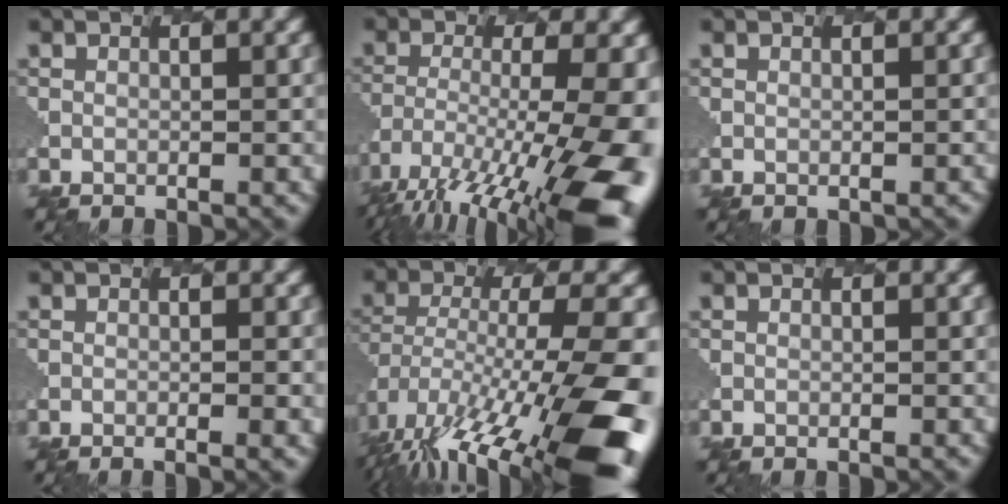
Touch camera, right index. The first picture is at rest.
{"total": 15.2, "force": [-9.7, 4.4, 10.9], "torque": [-0.199, -0.032, -0.131]}
{"total": 0.0}
{"total": 1.5, "force": [-0.4, 0.4, 1.3], "torque": [-0.015, 0.002, -0.011]}
{"total": 15.1, "force": [-7.5, 4.7, 12.2], "torque": [-0.241, -0.022, -0.107]}
{"total": 0.0}